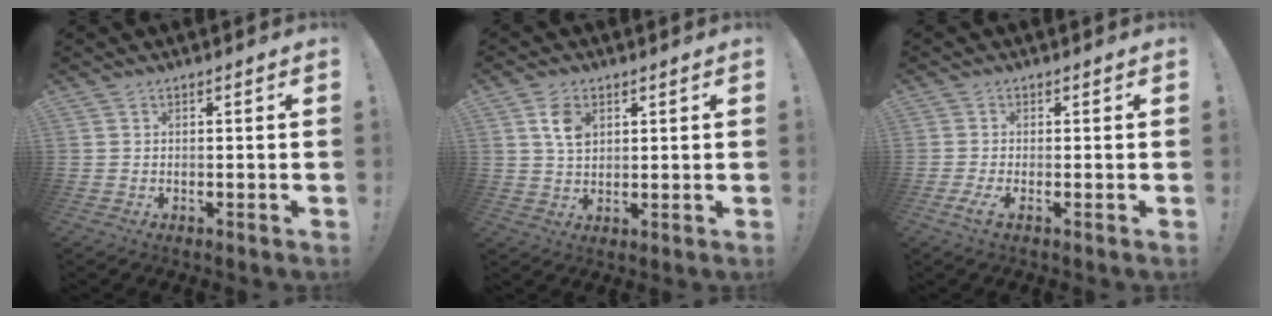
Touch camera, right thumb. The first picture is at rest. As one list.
[{"total": 6.5, "force": [2.5, 4.4, 4.1], "torque": [-0.064, -0.002, 0.047]}, {"total": 2.6, "force": [-0.5, 0.9, 2.4], "torque": [-0.039, -0.010, -0.009]}]